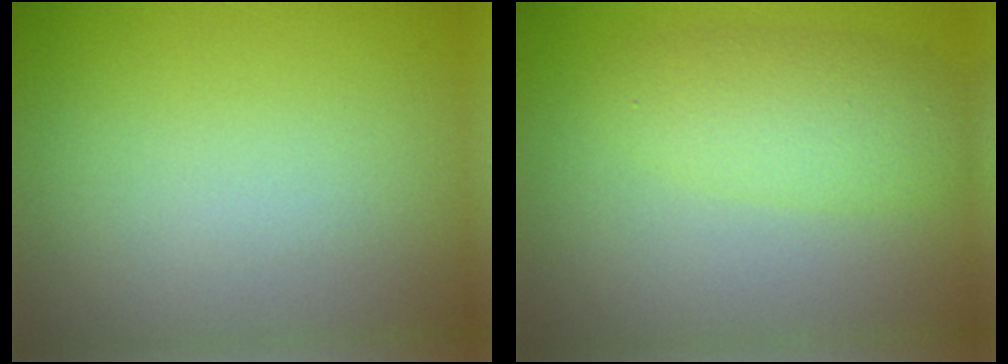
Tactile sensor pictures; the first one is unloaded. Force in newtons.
{"total": 3.7, "press": 3.7, "slide": 0.1}